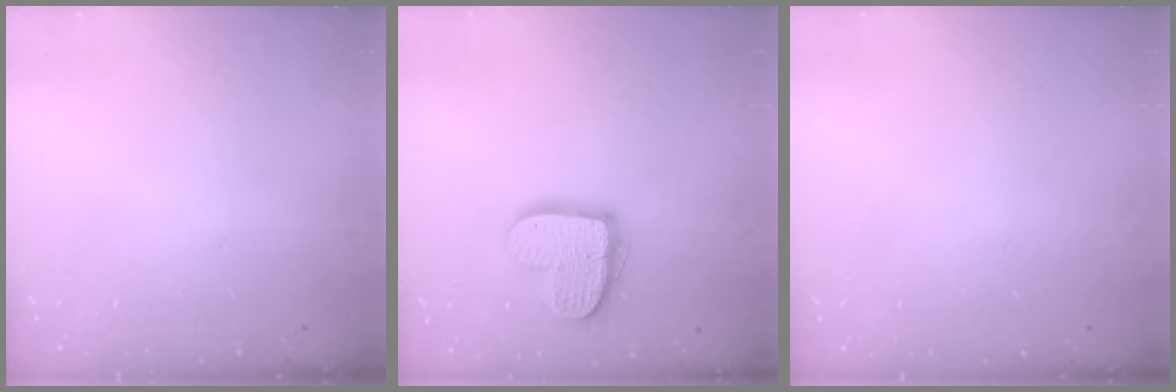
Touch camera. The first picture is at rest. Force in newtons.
{"total": 13.2, "press": 13.1, "slide": 0.7}
{"total": 0.0}